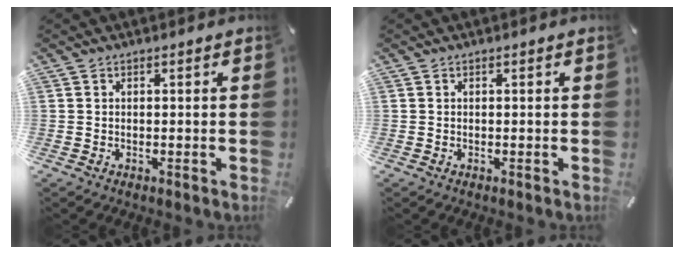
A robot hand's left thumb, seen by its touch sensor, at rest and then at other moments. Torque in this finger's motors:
{"motor_torque": [-0.13, -0.08, 0.02, -0.03, 0.00]}